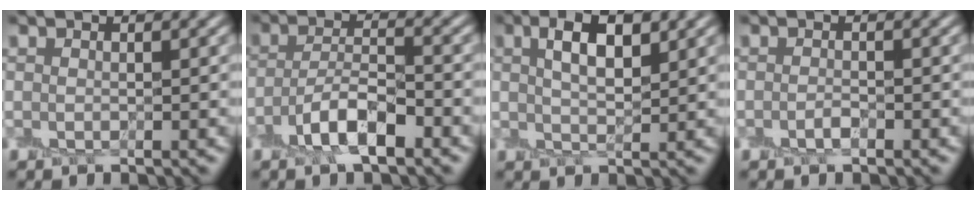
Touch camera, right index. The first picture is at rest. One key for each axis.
{"total": 4.6, "fx": -2.3, "fy": 1.6, "fz": 3.6, "tx": -0.069, "ty": 0.004, "tz": -0.045}
{"total": 4.3, "fx": 1.8, "fy": 1.5, "fz": 3.6, "tx": -0.064, "ty": 0.008, "tz": 0.029}
{"total": 0.9, "fx": -0.5, "fy": 0.3, "fz": 0.7, "tx": -0.014, "ty": -0.001, "tz": -0.009}